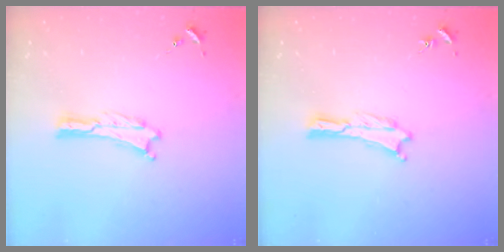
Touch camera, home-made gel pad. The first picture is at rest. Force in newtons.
{"total": 0.0}